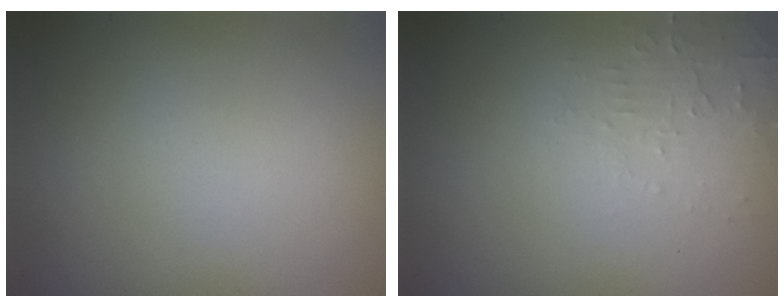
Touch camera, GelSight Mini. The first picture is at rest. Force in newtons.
{"total": 1.9, "press": 1.9, "slide": 0.3}